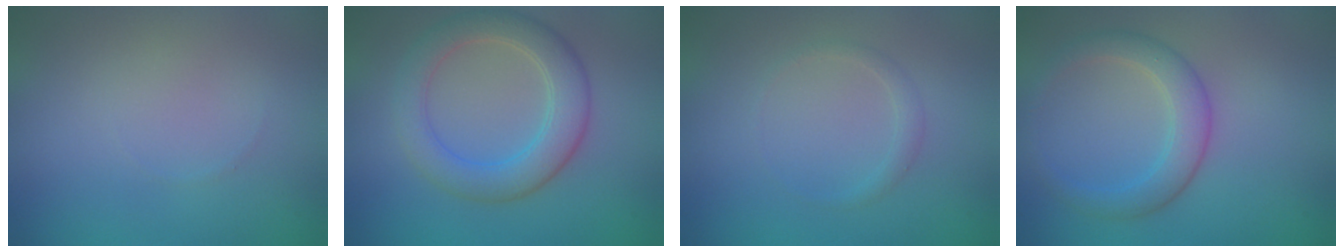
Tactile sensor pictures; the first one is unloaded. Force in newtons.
{"total": 4.9, "press": 4.8, "slide": 0.3}
{"total": 0.9, "press": 0.9, "slide": 0.0}
{"total": 3.3, "press": 3.3, "slide": 0.1}